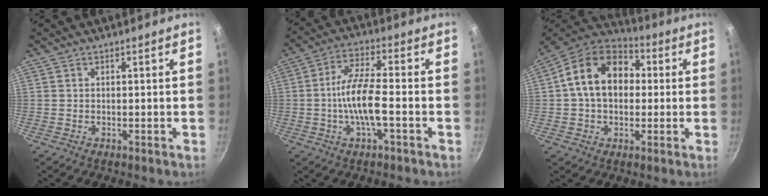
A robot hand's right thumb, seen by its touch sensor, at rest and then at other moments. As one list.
[{"total": 9.2, "force": [-2.1, 2.3, 8.7], "torque": [-0.170, 0.022, -0.050]}, {"total": 16.3, "force": [1.9, 11.9, 11.0], "torque": [-0.156, 0.034, 0.013]}]